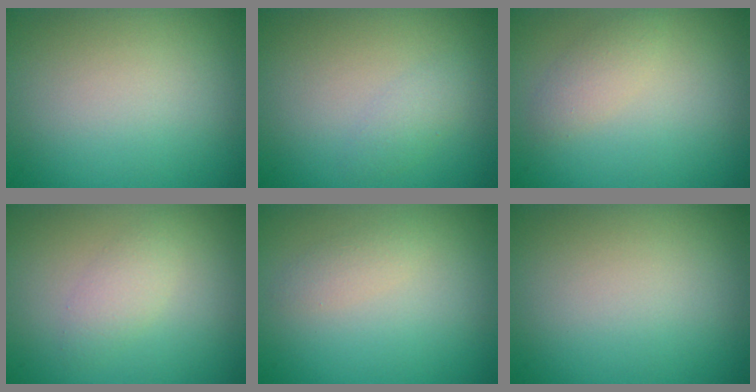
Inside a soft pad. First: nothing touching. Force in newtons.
{"total": 1.3, "press": 1.3, "slide": 0.0}
{"total": 1.5, "press": 1.5, "slide": 0.0}
{"total": 1.7, "press": 1.7, "slide": 0.1}
{"total": 1.2, "press": 1.2, "slide": 0.0}
{"total": 0.0}